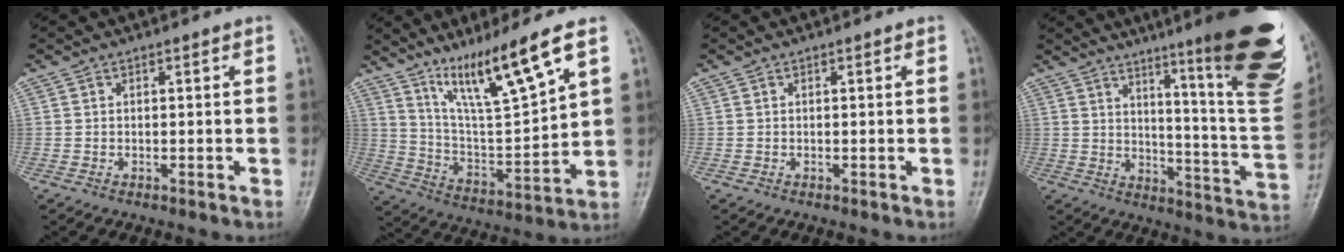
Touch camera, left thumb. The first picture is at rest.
{"total": 15.4, "force": [9.9, 1.3, 11.8], "torque": [-0.204, -0.063, 0.193]}
{"total": 0.0}
{"total": 25.7, "force": [14.1, 3.4, 21.2], "torque": [-0.231, -0.074, 0.195]}